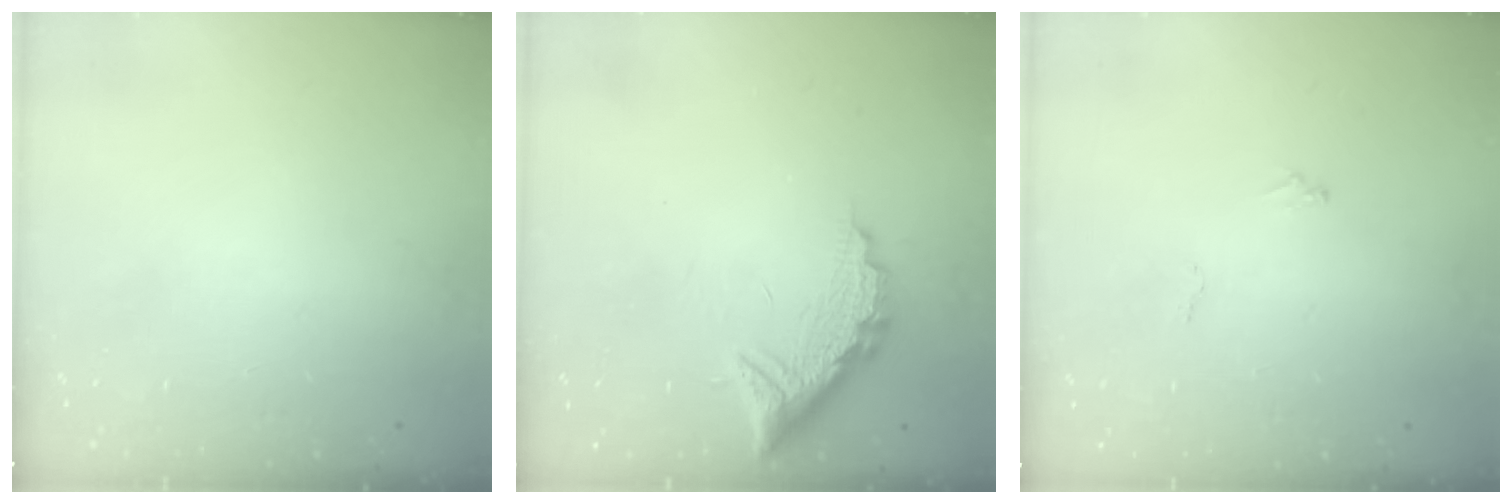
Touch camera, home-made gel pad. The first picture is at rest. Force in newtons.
{"total": 12.4, "press": 12.4, "slide": 0.9}
{"total": 5.6, "press": 5.6, "slide": 0.2}